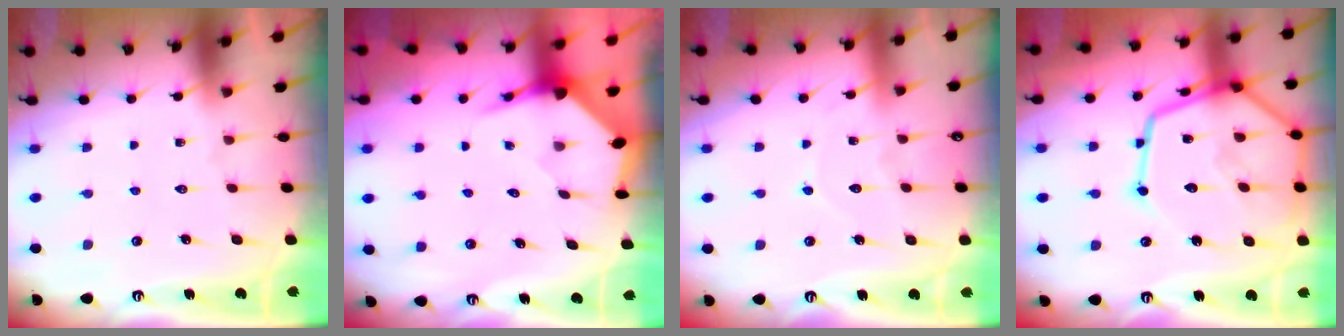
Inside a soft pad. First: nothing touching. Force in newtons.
{"total": 3.5, "press": 3.5, "slide": 0.4}
{"total": 6.0, "press": 5.9, "slide": 0.6}
{"total": 21.6, "press": 21.5, "slide": 1.8}